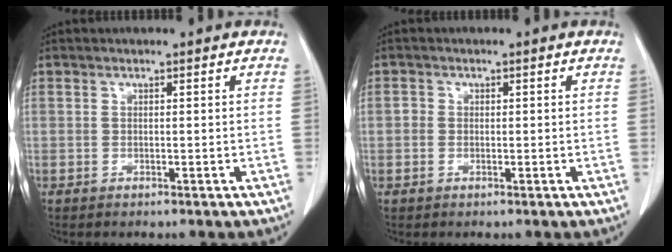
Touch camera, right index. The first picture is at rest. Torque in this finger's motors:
{"motor_torque": [0.10, 0.07, 0.02, 0.01]}